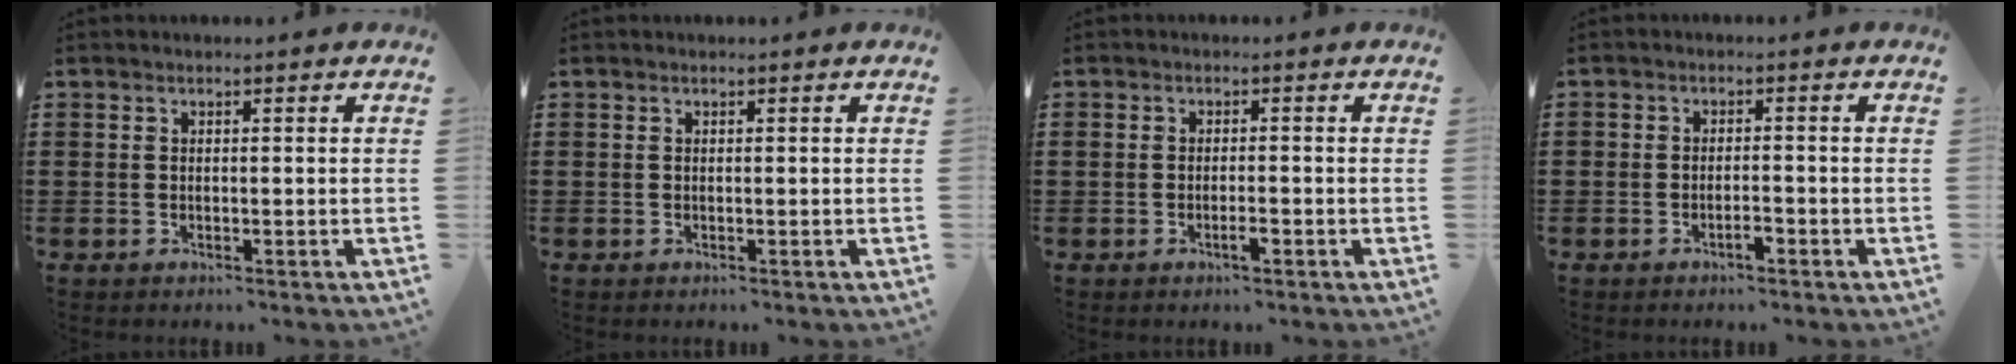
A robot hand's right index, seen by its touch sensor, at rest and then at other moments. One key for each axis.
{"total": 0.0}
{"total": 2.0, "fx": -1.0, "fy": 0.6, "fz": 1.6, "tx": -0.029, "ty": 0.000, "tz": -0.019}
{"total": 1.9, "fx": -1.3, "fy": 0.6, "fz": 1.2, "tx": -0.025, "ty": 0.001, "tz": -0.026}